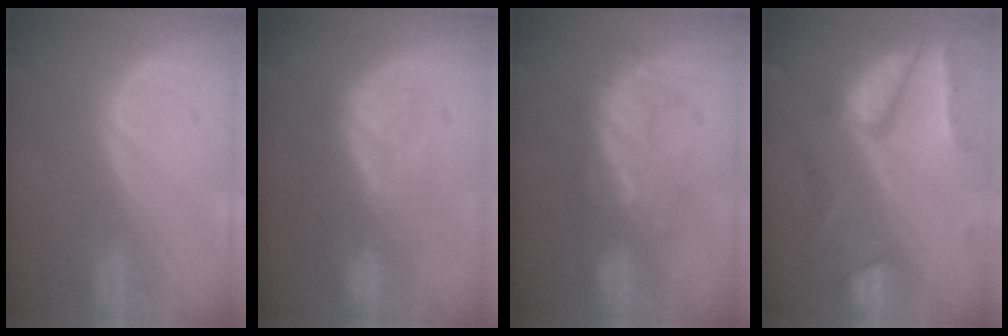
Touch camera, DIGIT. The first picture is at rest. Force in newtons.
{"total": 9.9, "press": 8.5, "slide": 5.0}
{"total": 8.0, "press": 7.7, "slide": 2.0}
{"total": 10.4, "press": 8.8, "slide": 5.6}